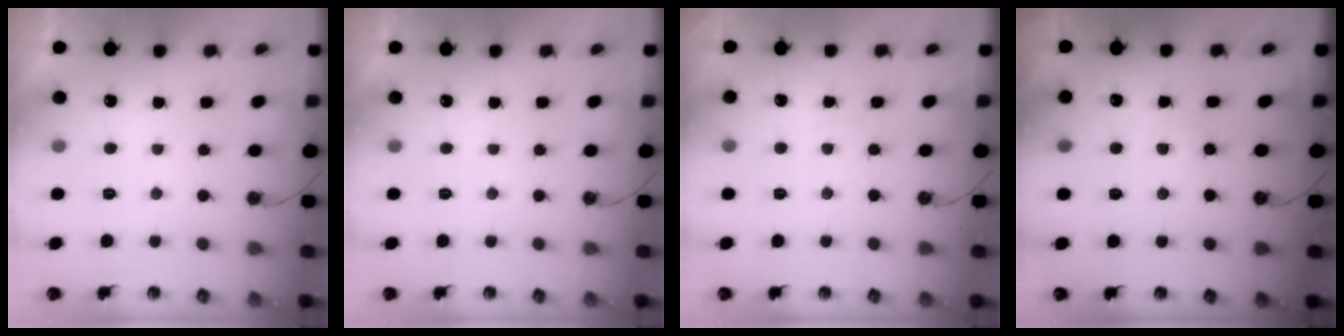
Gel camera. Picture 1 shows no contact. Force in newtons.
{"total": 0.0}
{"total": 2.7, "press": 2.6, "slide": 0.4}
{"total": 3.5, "press": 3.5, "slide": 0.5}